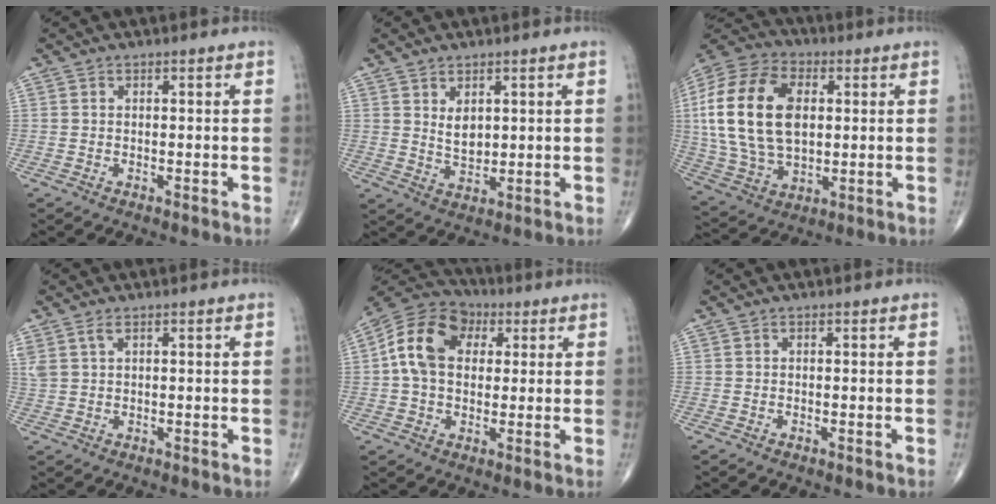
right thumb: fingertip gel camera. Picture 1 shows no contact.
{"total": 3.9, "force": [1.4, 2.3, 2.9], "torque": [-0.039, -0.019, 0.032]}
{"total": 22.4, "force": [2.8, 13.8, 17.4], "torque": [-0.346, -0.001, 0.050]}
{"total": 2.9, "force": [1.6, 1.3, 2.1], "torque": [-0.061, 0.011, 0.041]}
{"total": 13.0, "force": [2.5, 9.3, 8.8], "torque": [-0.150, 0.021, 0.032]}
{"total": 0.0}